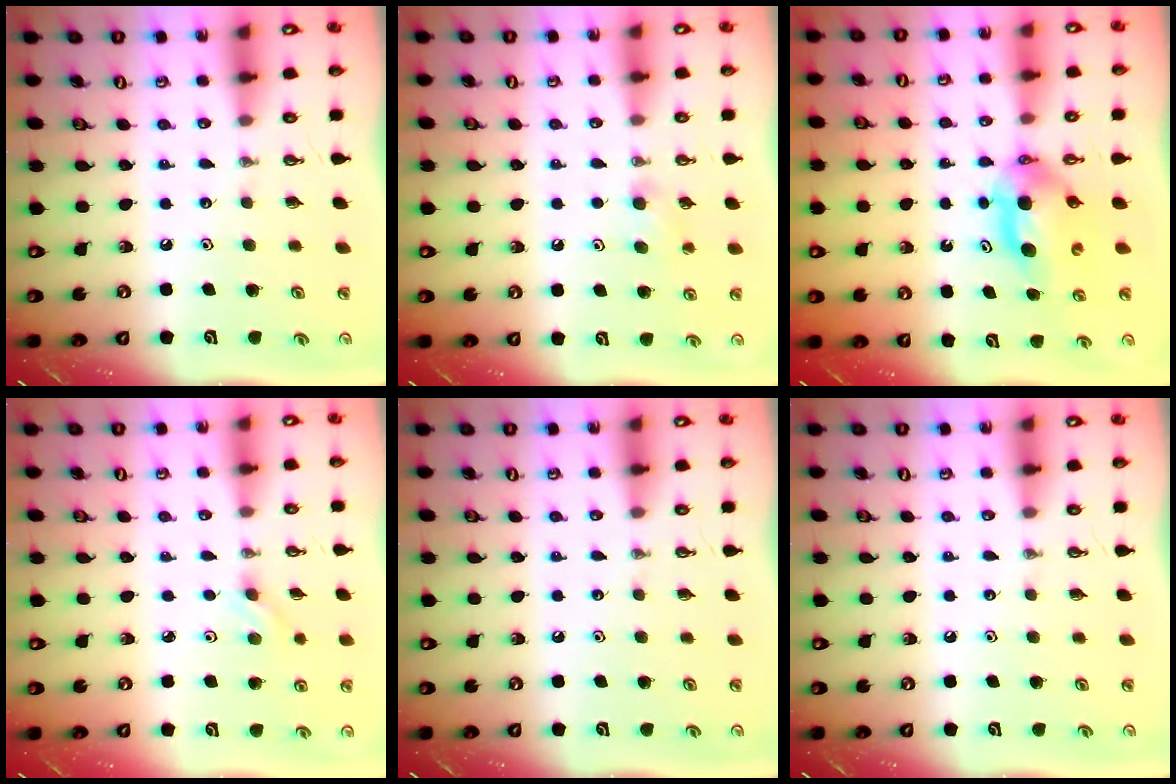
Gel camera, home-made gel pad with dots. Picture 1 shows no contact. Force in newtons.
{"total": 6.9, "press": 1.9, "slide": 6.7}
{"total": 5.1, "press": 5.1, "slide": 0.7}
{"total": 3.0, "press": 2.6, "slide": 1.5}
{"total": 0.0}
{"total": 0.0}